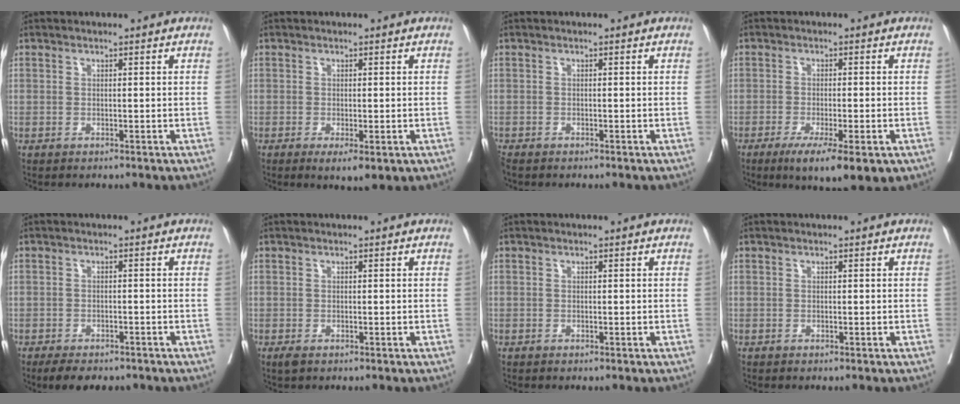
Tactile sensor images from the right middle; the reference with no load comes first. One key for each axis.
{"total": 3.9, "fx": -1.8, "fy": 1.3, "fz": 3.2, "tx": -0.043, "ty": -0.010, "tz": -0.020}
{"total": 1.1, "fx": -1.1, "fy": 0.3, "fz": 0.3, "tx": -0.013, "ty": -0.006, "tz": -0.021}
{"total": 9.7, "fx": -5.5, "fy": 2.1, "fz": 7.7, "tx": -0.106, "ty": -0.020, "tz": -0.081}
{"total": 5.9, "fx": -4.7, "fy": 2.5, "fz": 2.5, "tx": -0.030, "ty": -0.004, "tz": -0.065}
{"total": 1.1, "fx": -0.6, "fy": 0.5, "fz": 0.8, "tx": -0.015, "ty": -0.003, "tz": -0.008}
{"total": 0.0}
{"total": 0.0}